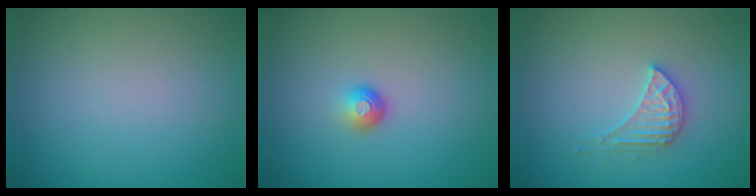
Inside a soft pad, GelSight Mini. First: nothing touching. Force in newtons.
{"total": 1.6, "press": 1.0, "slide": 1.2}
{"total": 2.6, "press": 2.6, "slide": 0.2}